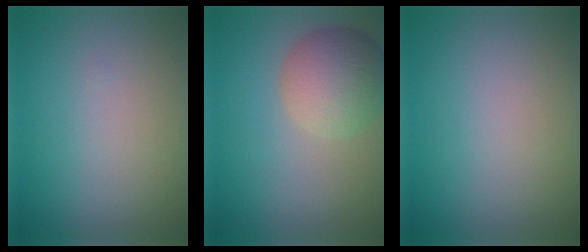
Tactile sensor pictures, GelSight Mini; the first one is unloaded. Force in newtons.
{"total": 5.4, "press": 5.4, "slide": 0.3}
{"total": 0.0}